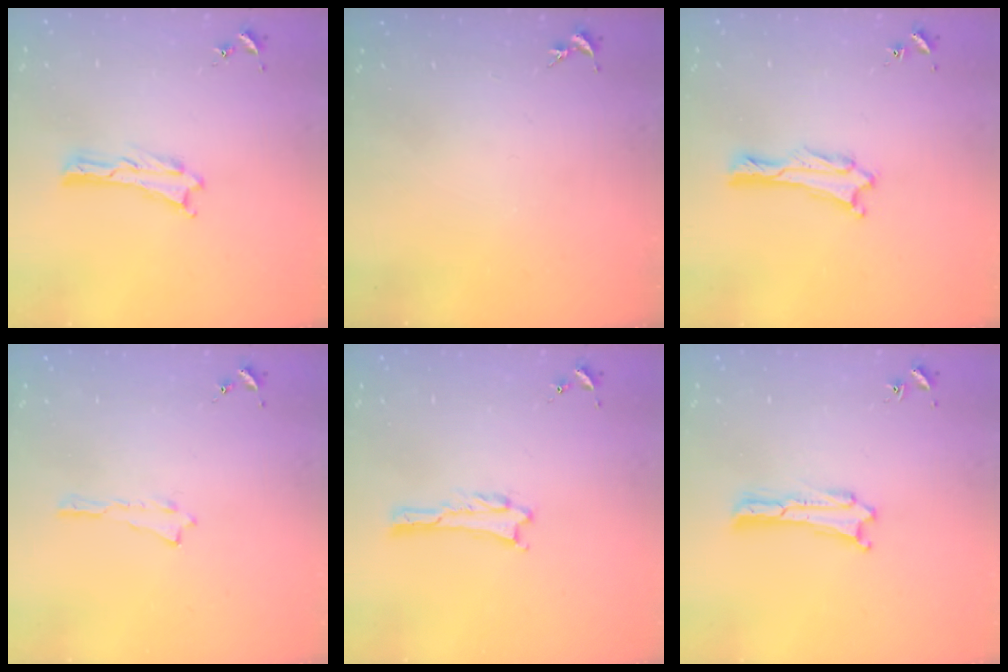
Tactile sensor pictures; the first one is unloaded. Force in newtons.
{"total": 0.0}
{"total": 0.0}
{"total": 0.0}
{"total": 1.0, "press": 1.0, "slide": 0.1}
{"total": 0.0}